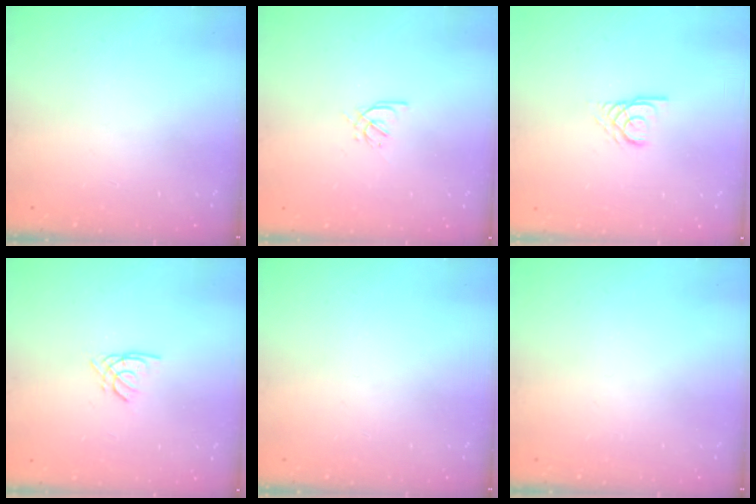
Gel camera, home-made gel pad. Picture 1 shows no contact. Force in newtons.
{"total": 2.4, "press": 2.4, "slide": 0.6}
{"total": 2.8, "press": 2.8, "slide": 0.1}
{"total": 1.6, "press": 1.6, "slide": 0.2}
{"total": 0.0}
{"total": 0.0}